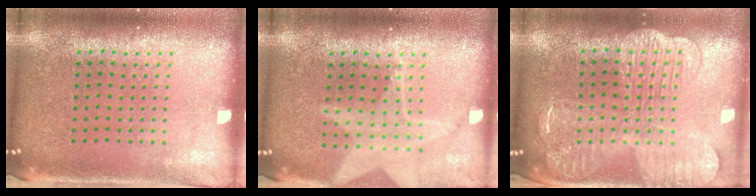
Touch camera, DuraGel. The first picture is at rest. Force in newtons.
{"total": 1.3, "press": 1.3, "slide": 0.1}
{"total": 3.7, "press": 3.6, "slide": 0.5}